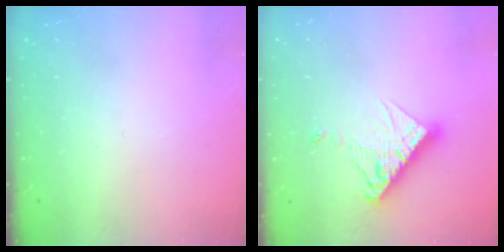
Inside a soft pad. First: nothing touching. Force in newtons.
{"total": 11.3, "press": 11.2, "slide": 1.0}